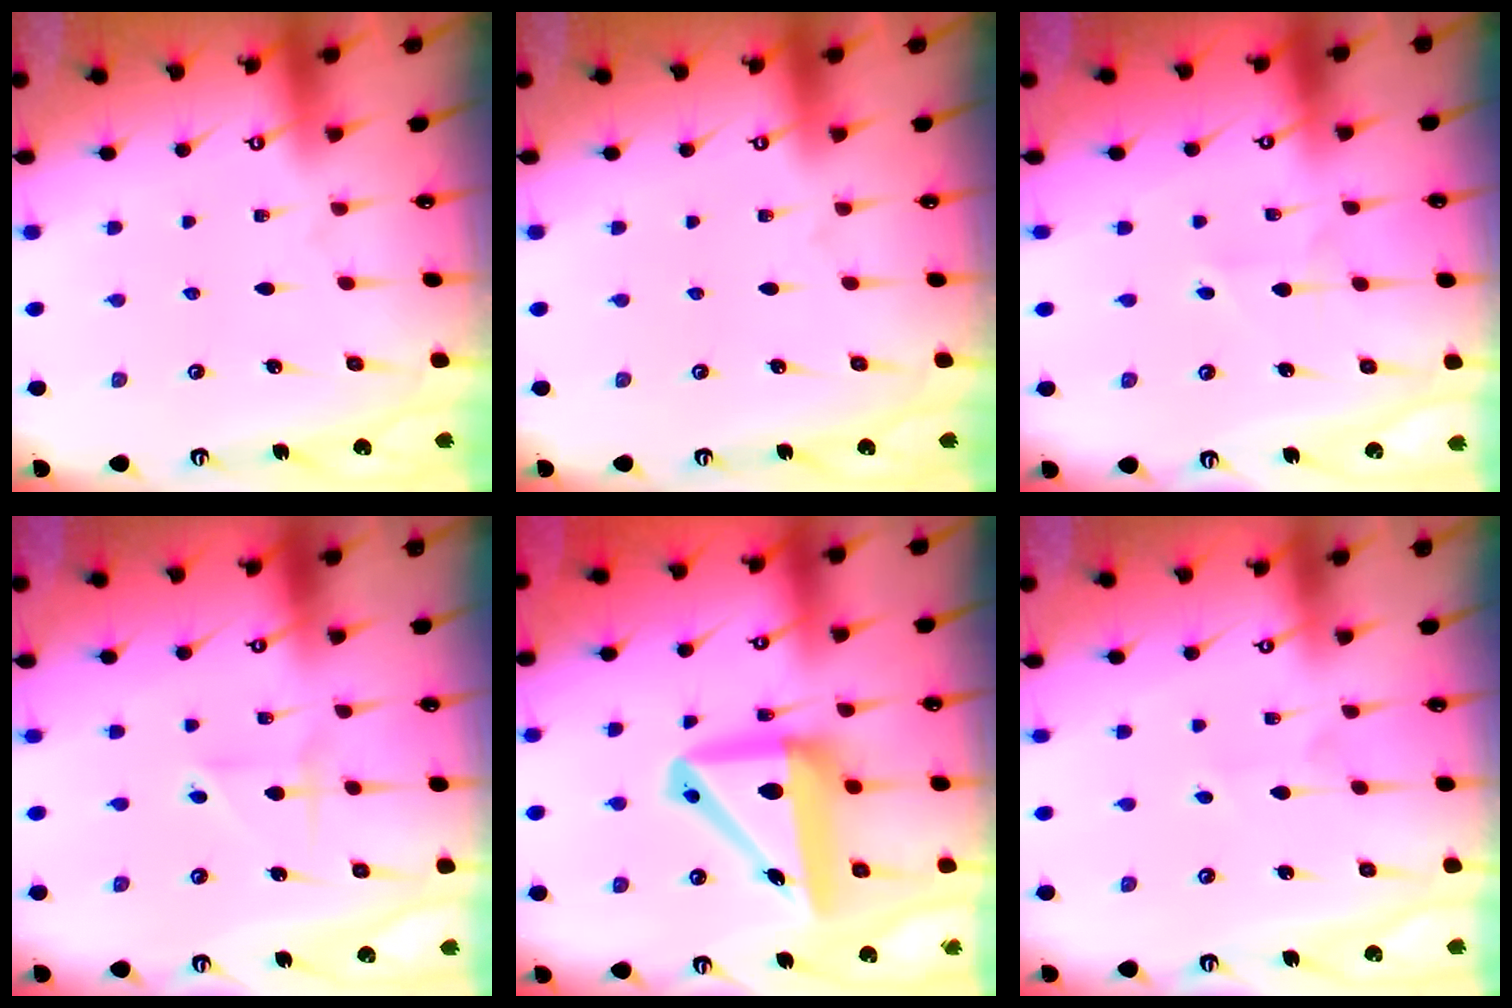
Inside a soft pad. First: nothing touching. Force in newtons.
{"total": 0.0}
{"total": 2.4, "press": 2.4, "slide": 0.2}
{"total": 3.0, "press": 2.9, "slide": 0.7}
{"total": 14.2, "press": 13.9, "slide": 2.8}
{"total": 2.1, "press": 2.1, "slide": 0.2}